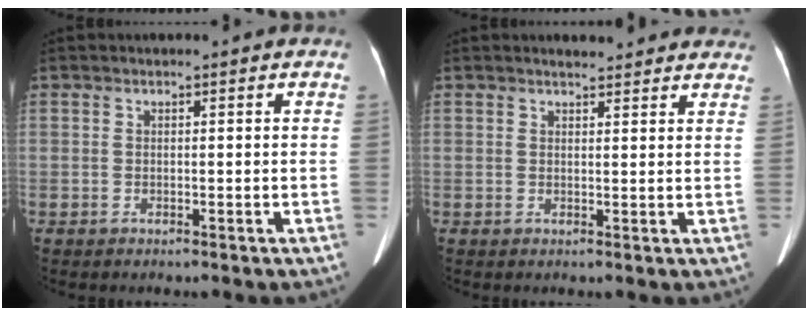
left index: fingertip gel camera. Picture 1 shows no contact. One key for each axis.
{"total": 6.8, "fx": 6.3, "fy": 1.7, "fz": 2.0, "tx": -0.014, "ty": 0.009, "tz": 0.062}